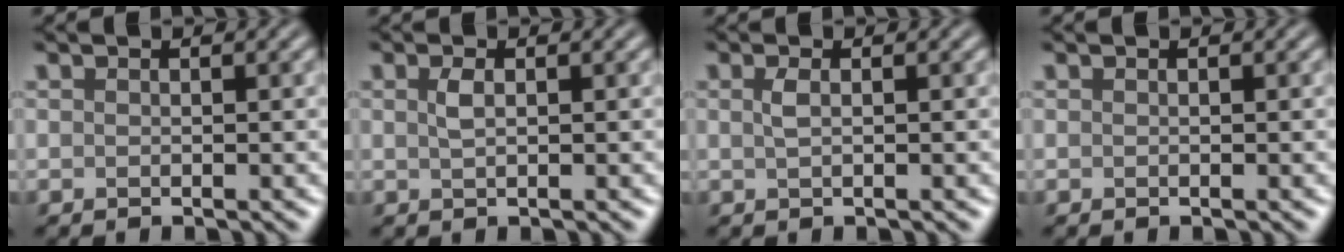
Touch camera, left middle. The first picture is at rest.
{"total": 1.2, "force": [0.4, 0.5, 1.0], "torque": [-0.024, 0.003, 0.008]}
{"total": 1.1, "force": [0.3, 0.4, 1.0], "torque": [-0.020, 0.004, 0.006]}
{"total": 0.0}